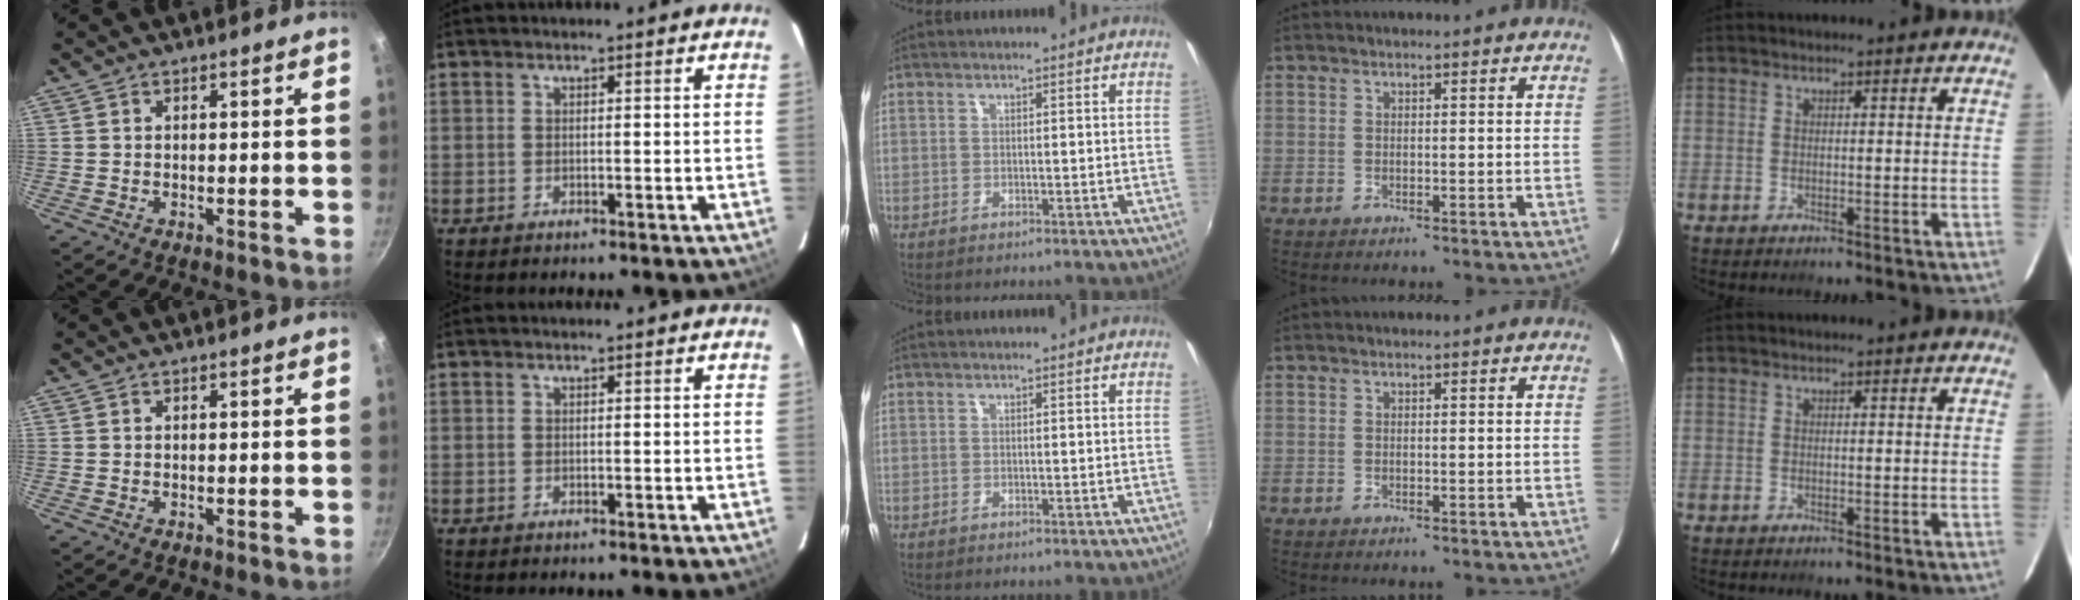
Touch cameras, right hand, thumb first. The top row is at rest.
{}